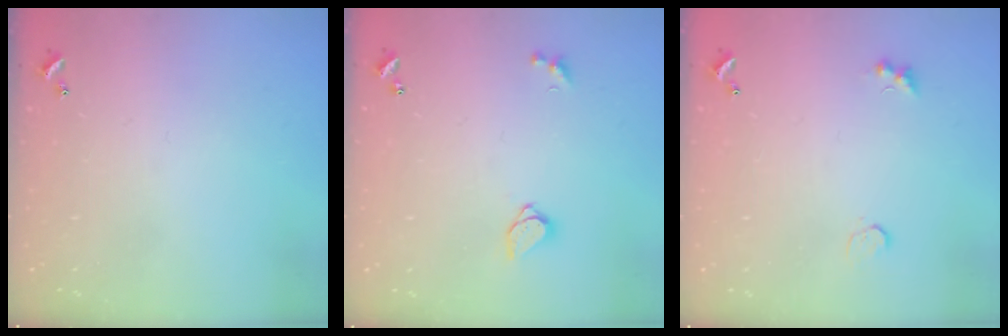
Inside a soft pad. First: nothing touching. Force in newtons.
{"total": 1.5, "press": 1.5, "slide": 0.4}
{"total": 2.1, "press": 2.0, "slide": 0.6}